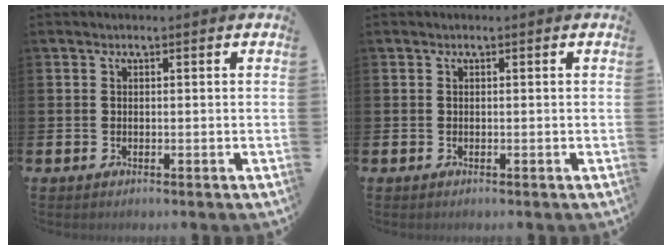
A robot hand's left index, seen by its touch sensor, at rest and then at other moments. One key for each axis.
{"total": 0.0}